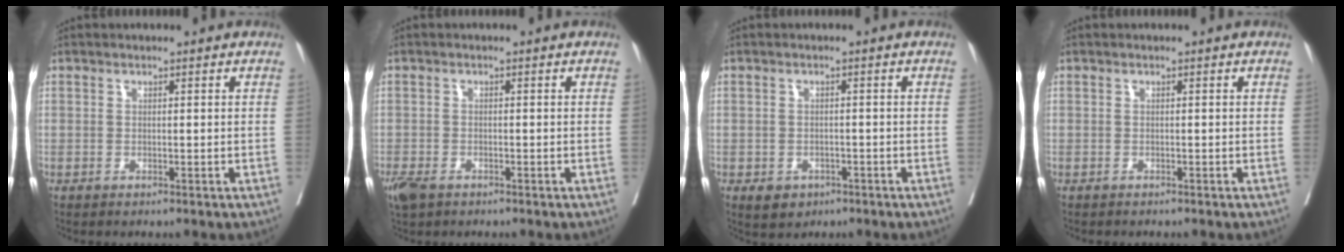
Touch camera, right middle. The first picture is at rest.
{"total": 4.7, "force": [-3.1, 2.5, 2.5], "torque": [-0.056, -0.011, -0.055]}
{"total": 3.1, "force": [-1.8, 2.4, 1.1], "torque": [-0.013, 0.004, -0.018]}
{"total": 0.7, "force": [-0.6, 0.2, 0.2], "torque": [-0.007, 0.000, -0.011]}